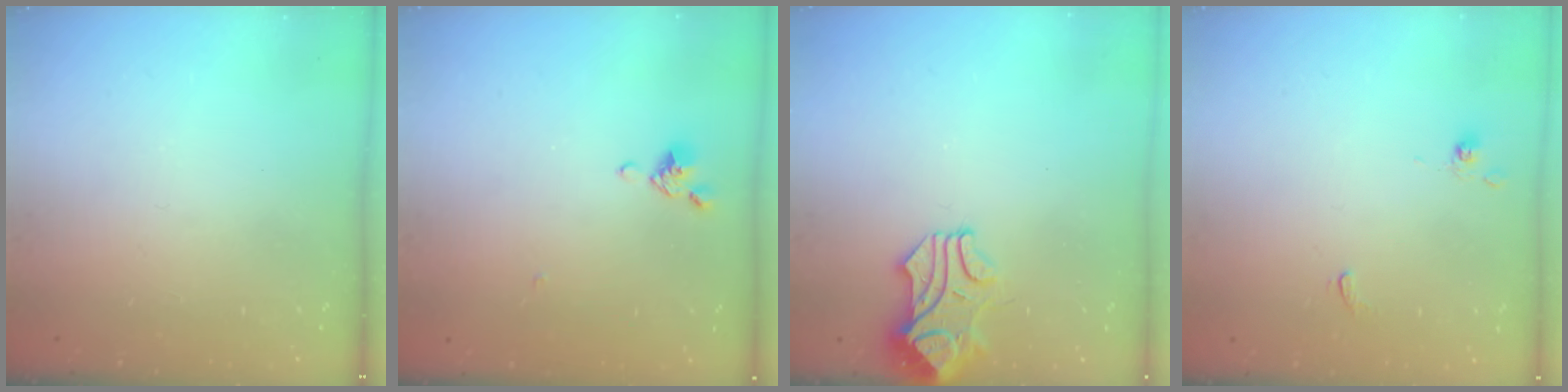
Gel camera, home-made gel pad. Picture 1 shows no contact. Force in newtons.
{"total": 6.2, "press": 6.2, "slide": 0.5}
{"total": 0.5, "press": 0.5, "slide": 0.1}
{"total": 1.1, "press": 1.1, "slide": 0.4}